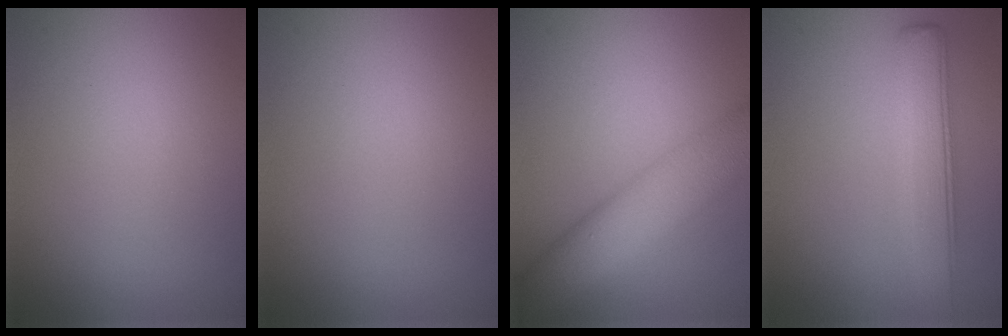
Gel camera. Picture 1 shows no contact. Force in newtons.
{"total": 0.0}
{"total": 6.6, "press": 6.6, "slide": 0.2}
{"total": 4.5, "press": 4.5, "slide": 0.3}